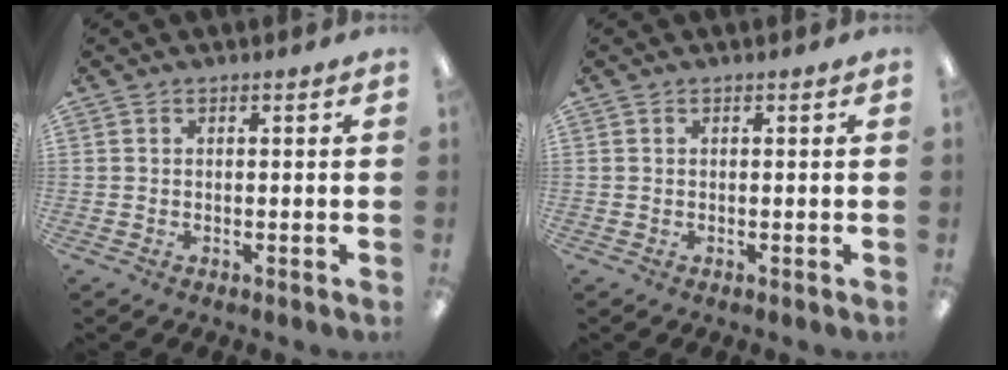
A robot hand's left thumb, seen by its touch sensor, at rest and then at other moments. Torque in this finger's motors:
{"motor_torque": [-0.04, 0.07, -0.13, 0.03, 0.01]}